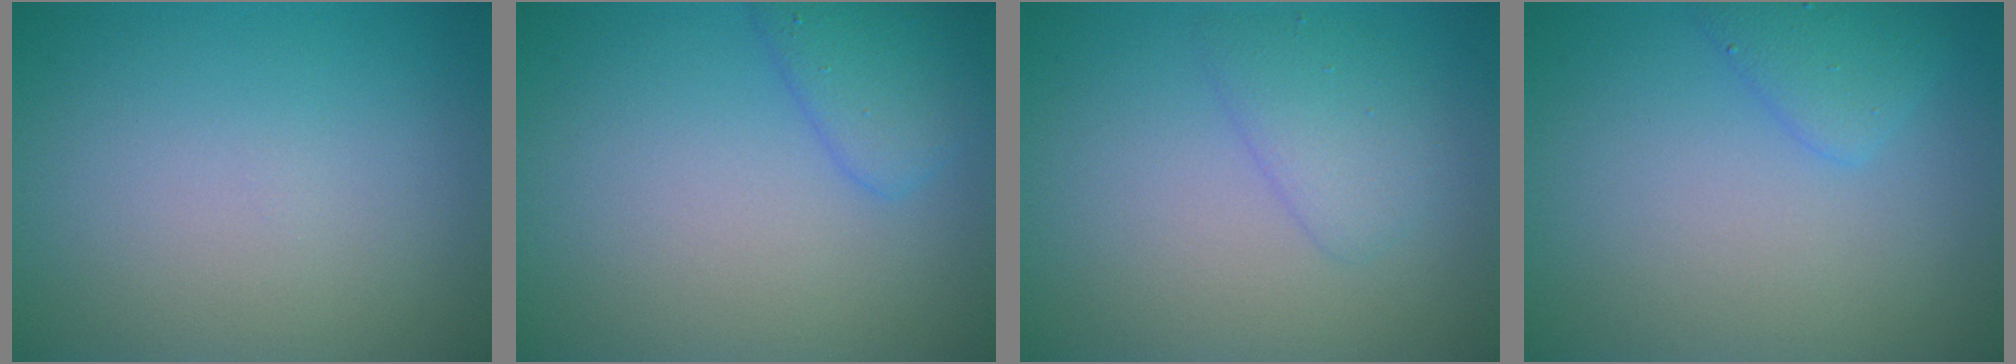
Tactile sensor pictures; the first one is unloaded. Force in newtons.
{"total": 1.8, "press": 1.8, "slide": 0.1}
{"total": 2.2, "press": 2.2, "slide": 0.1}
{"total": 2.0, "press": 2.0, "slide": 0.0}